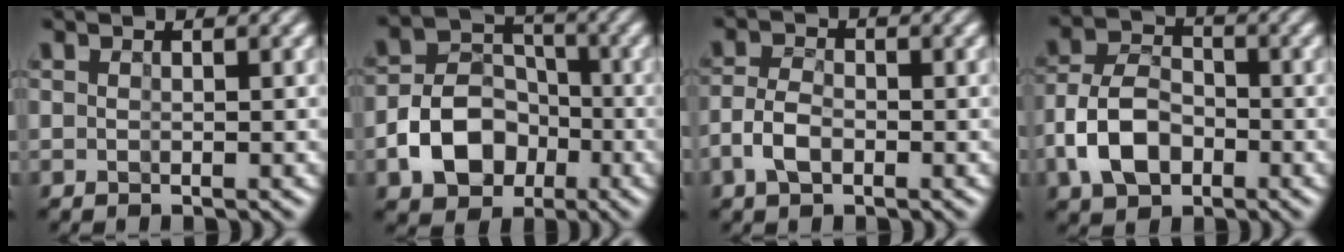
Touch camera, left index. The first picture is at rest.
{"total": 6.8, "force": [-2.7, 4.9, 3.9], "torque": [-0.068, 0.000, -0.048]}
{"total": 2.8, "force": [-1.4, 1.5, 2.0], "torque": [-0.044, 0.007, -0.028]}
{"total": 5.9, "force": [-2.4, 3.8, 3.8], "torque": [-0.078, 0.007, -0.048]}